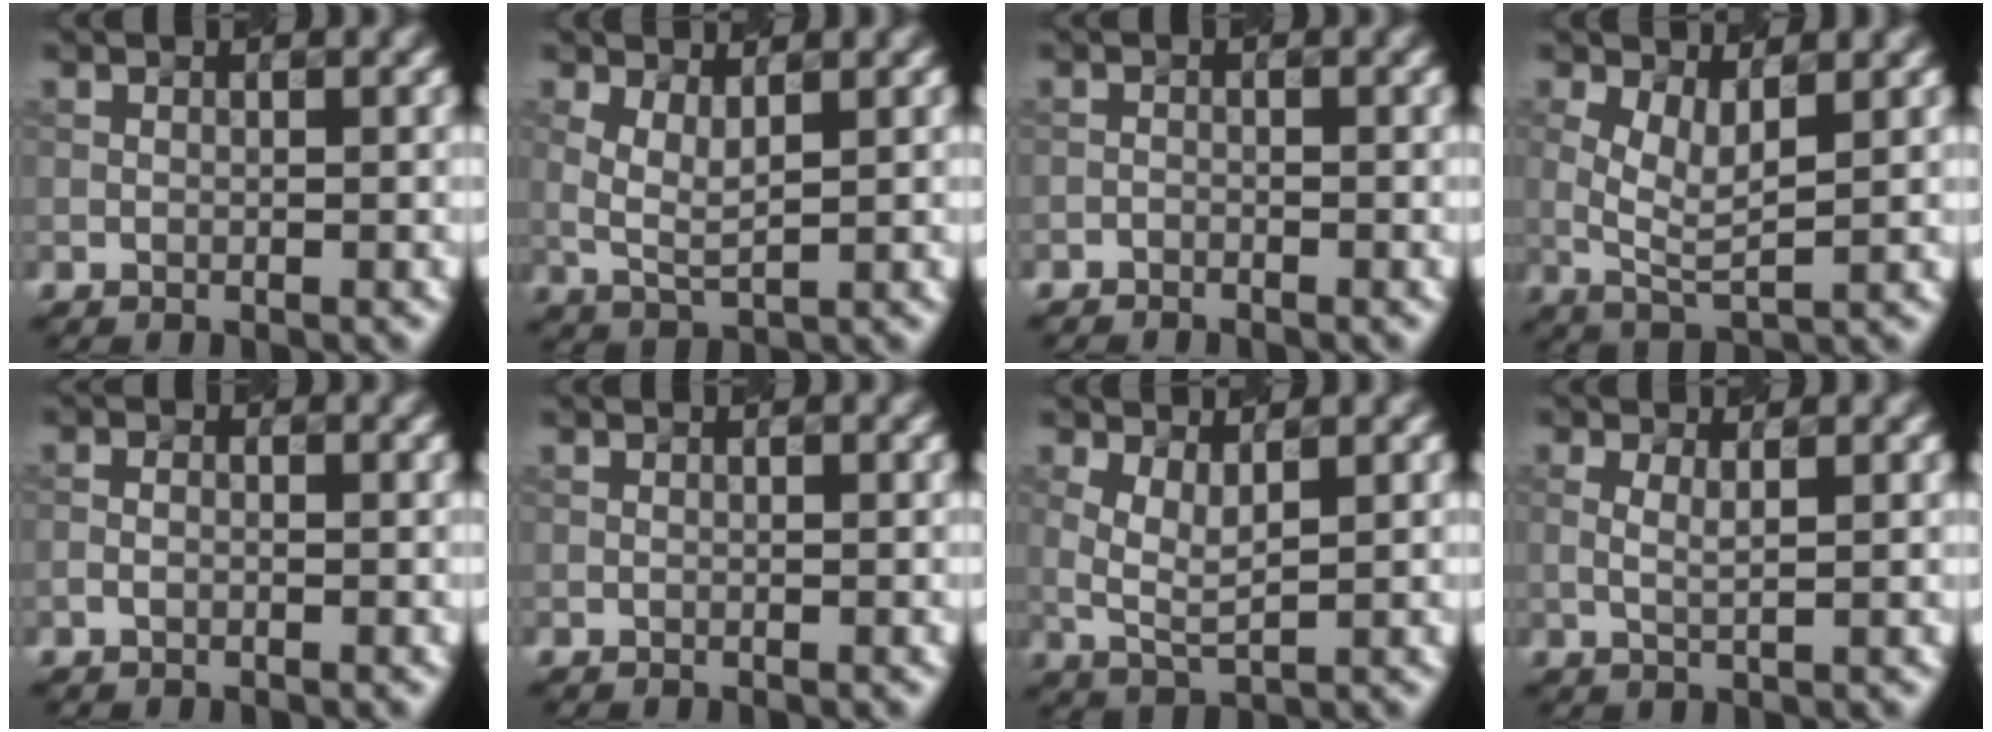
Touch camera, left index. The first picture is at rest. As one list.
[{"total": 2.5, "force": [1.0, 0.8, 2.2], "torque": [-0.049, -0.006, 0.022]}, {"total": 0.7, "force": [-0.7, 0.2, 0.0], "torque": [0.002, -0.001, -0.015]}, {"total": 3.8, "force": [1.0, 1.3, 3.4], "torque": [-0.072, -0.004, 0.021]}, {"total": 1.0, "force": [-0.5, 0.6, 0.7], "torque": [-0.015, 0.000, -0.012]}, {"total": 0.0}, {"total": 2.9, "force": [1.0, 1.0, 2.6], "torque": [-0.058, -0.006, 0.021]}, {"total": 1.6, "force": [0.5, 0.4, 1.4], "torque": [-0.026, 0.000, 0.006]}]